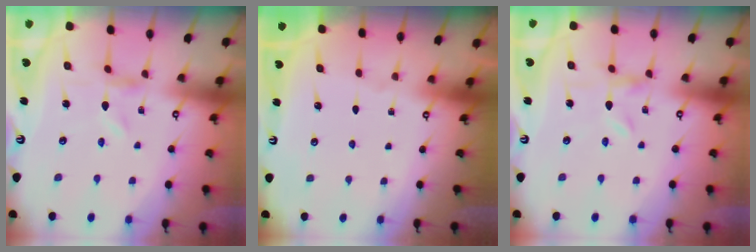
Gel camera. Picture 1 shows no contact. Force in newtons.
{"total": 0.0}
{"total": 0.0}